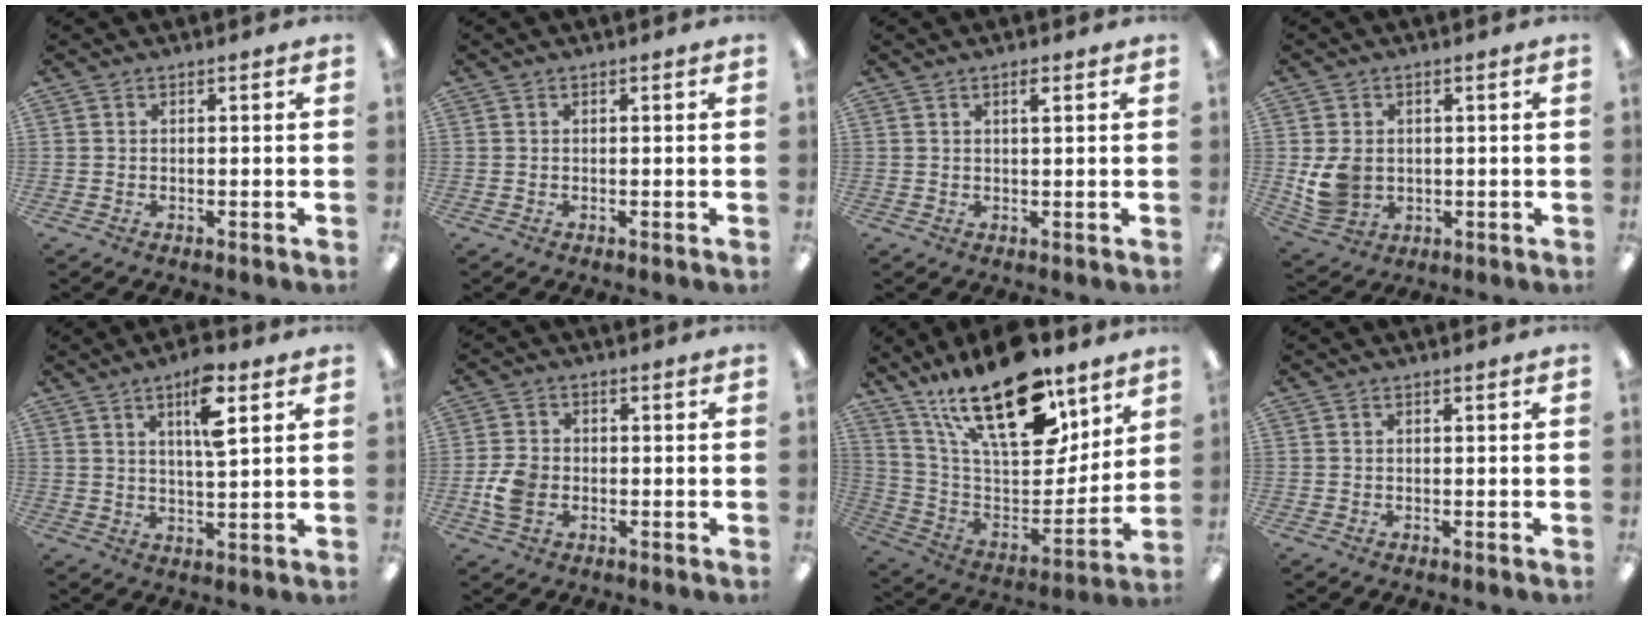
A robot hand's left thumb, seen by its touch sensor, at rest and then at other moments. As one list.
[{"total": 0.0}, {"total": 1.8, "force": [1.1, 0.3, 1.4], "torque": [-0.022, -0.002, 0.016]}, {"total": 6.9, "force": [0.2, 5.9, 3.5], "torque": [-0.071, 0.005, 0.007]}, {"total": 8.6, "force": [4.6, 2.4, 6.9], "torque": [-0.113, -0.008, 0.071]}, {"total": 6.1, "force": [-1.5, 4.6, 3.7], "torque": [-0.072, 0.003, -0.030]}, {"total": 26.1, "force": [16.6, 10.9, 16.8], "torque": [-0.296, -0.099, 0.288]}, {"total": 0.0}]